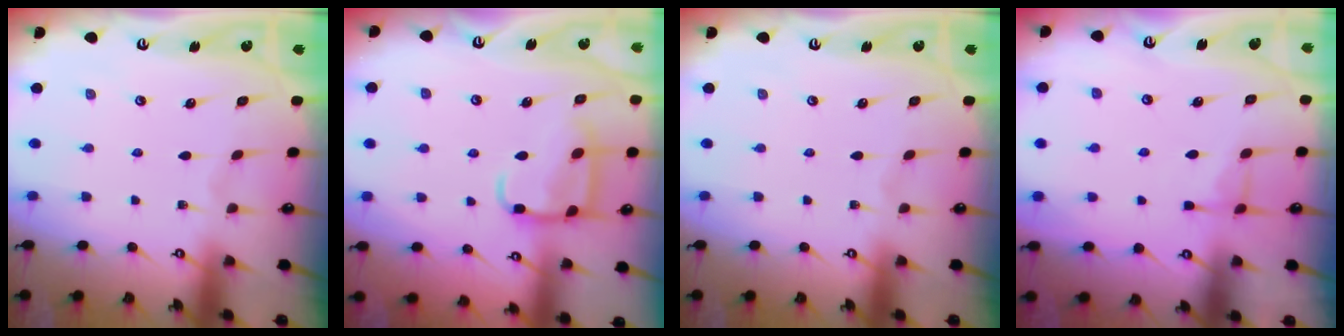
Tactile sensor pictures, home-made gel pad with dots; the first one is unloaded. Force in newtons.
{"total": 12.4, "press": 12.4, "slide": 1.1}
{"total": 0.0}
{"total": 3.4, "press": 3.4, "slide": 0.7}